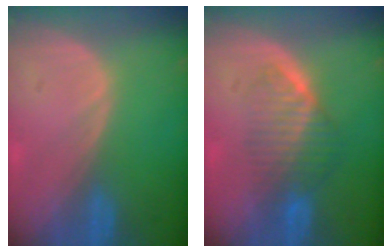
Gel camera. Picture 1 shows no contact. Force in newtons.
{"total": 6.6, "press": 6.0, "slide": 2.8}